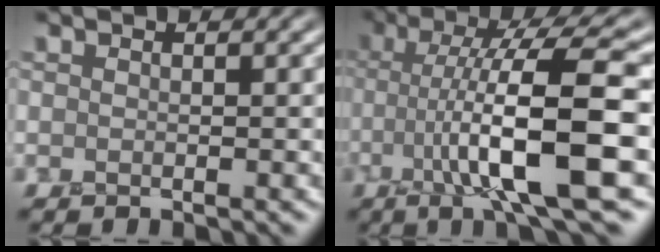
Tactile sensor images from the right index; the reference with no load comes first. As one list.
[{"total": 10.2, "force": [-1.6, 1.9, 9.9], "torque": [-0.152, 0.016, -0.028]}]